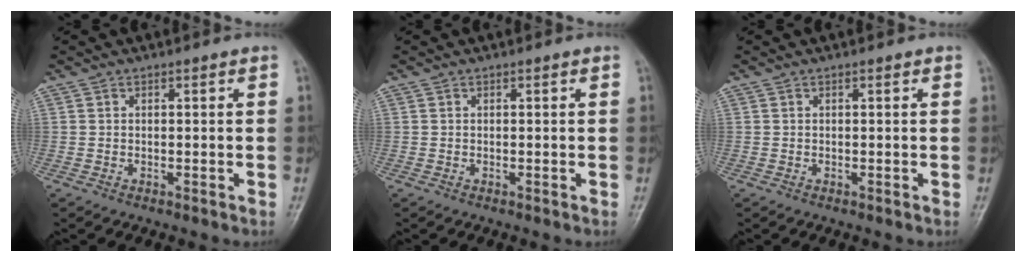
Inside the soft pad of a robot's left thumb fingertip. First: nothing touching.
{"total": 0.0}
{"total": 0.0}